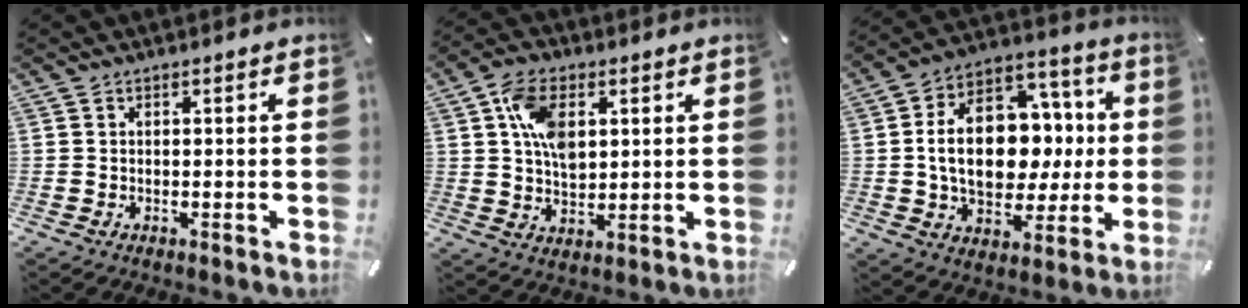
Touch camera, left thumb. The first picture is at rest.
{"total": 10.0, "force": [2.8, 6.6, 7.0], "torque": [-0.133, 0.001, 0.049]}
{"total": 18.7, "force": [-0.2, 13.5, 12.9], "torque": [-0.247, 0.003, 0.000]}